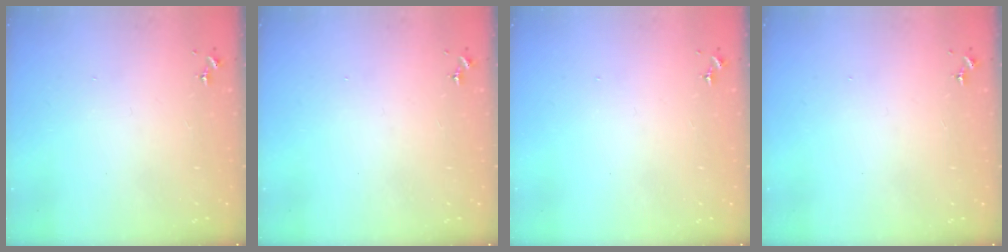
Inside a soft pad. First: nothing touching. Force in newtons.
{"total": 0.0}
{"total": 0.0}
{"total": 0.0}